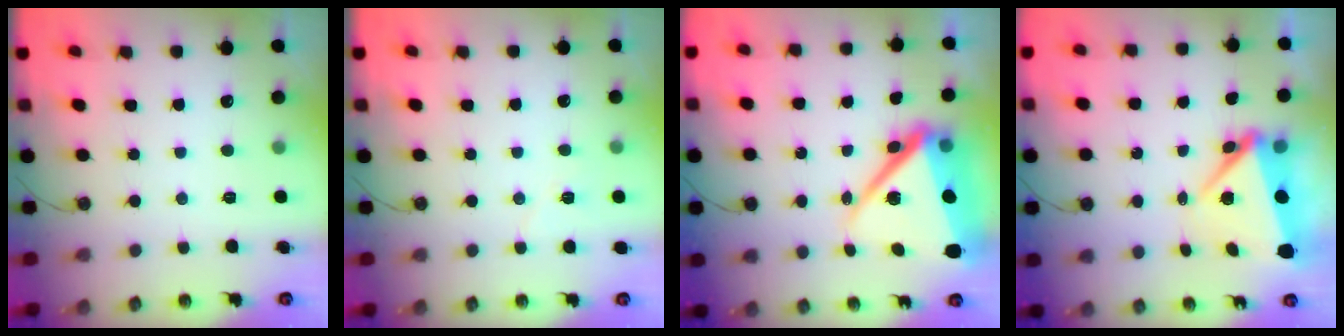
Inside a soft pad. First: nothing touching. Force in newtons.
{"total": 6.2, "press": 5.5, "slide": 2.9}
{"total": 19.4, "press": 19.2, "slide": 2.3}
{"total": 6.5, "press": 6.4, "slide": 1.2}